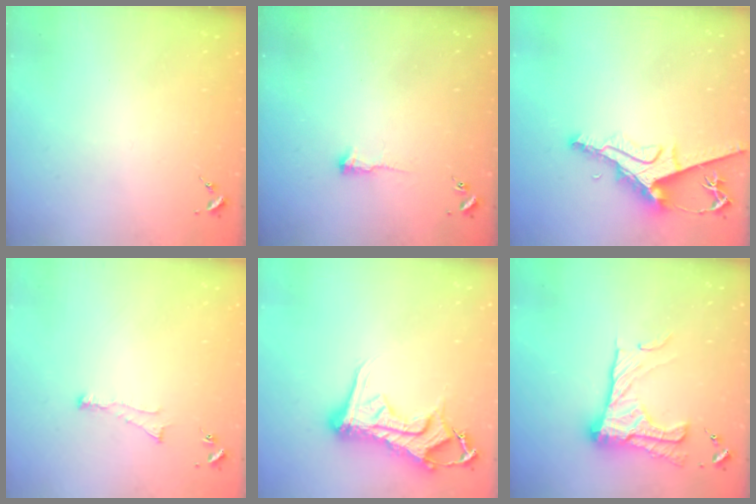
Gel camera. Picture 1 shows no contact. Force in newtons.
{"total": 5.1, "press": 5.0, "slide": 0.9}
{"total": 13.8, "press": 13.8, "slide": 1.0}
{"total": 3.1, "press": 3.1, "slide": 0.5}
{"total": 14.1, "press": 14.0, "slide": 1.6}
{"total": 20.0, "press": 19.9, "slide": 1.4}